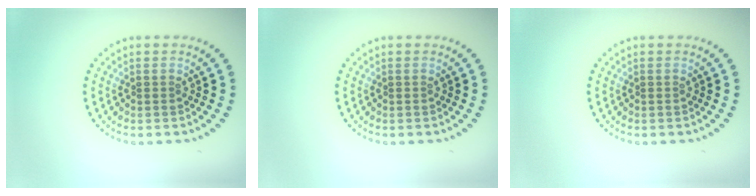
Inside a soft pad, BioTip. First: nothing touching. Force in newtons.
{"total": 0.0}
{"total": 0.0}